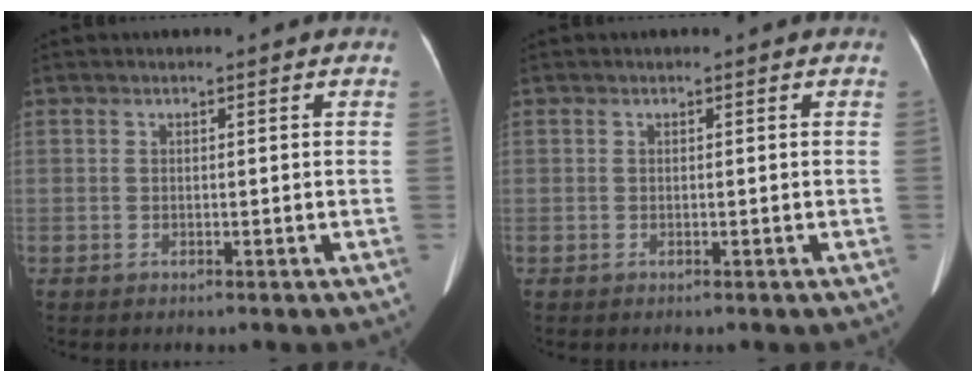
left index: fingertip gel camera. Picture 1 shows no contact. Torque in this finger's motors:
{"motor_torque": [0.06, 0.04, 0.00, 0.00]}